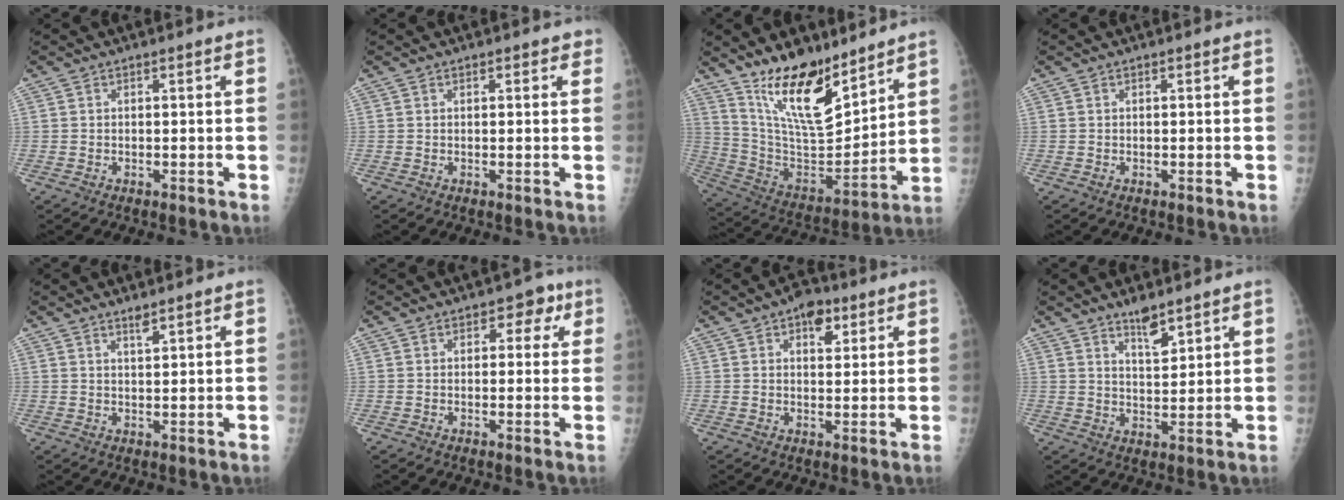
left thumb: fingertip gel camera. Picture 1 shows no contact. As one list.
[{"total": 1.2, "force": [0.8, 0.7, 0.5], "torque": [0.008, -0.002, 0.004]}, {"total": 18.0, "force": [12.8, 6.4, 11.0], "torque": [-0.148, -0.090, 0.242]}, {"total": 0.0}, {"total": 1.9, "force": [1.5, 0.3, 1.1], "torque": [-0.016, -0.012, 0.028]}, {"total": 4.2, "force": [1.6, 3.1, 2.4], "torque": [0.009, 0.002, 0.010]}, {"total": 5.7, "force": [2.9, 3.3, 3.6], "torque": [-0.024, -0.008, 0.037]}, {"total": 4.0, "force": [3.1, 1.1, 2.4], "torque": [-0.032, -0.024, 0.054]}]